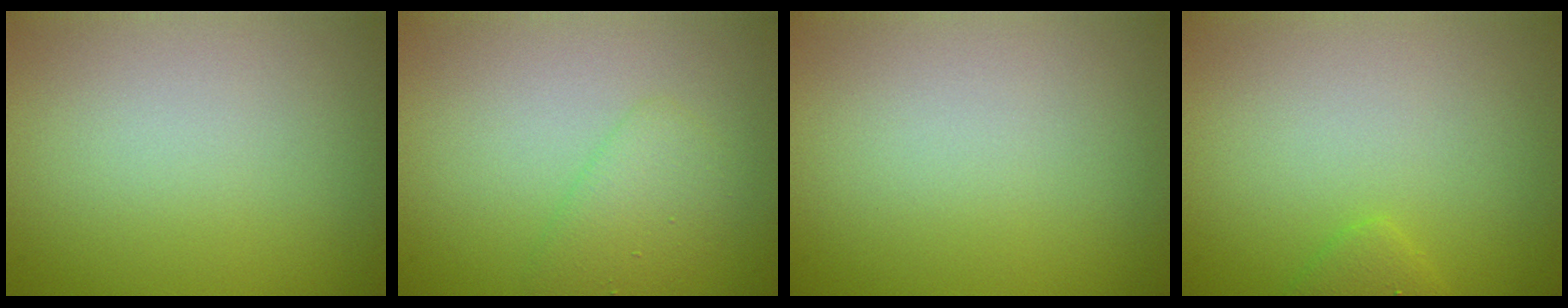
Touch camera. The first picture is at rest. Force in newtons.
{"total": 2.2, "press": 2.2, "slide": 0.1}
{"total": 0.0}
{"total": 1.4, "press": 1.4, "slide": 0.1}